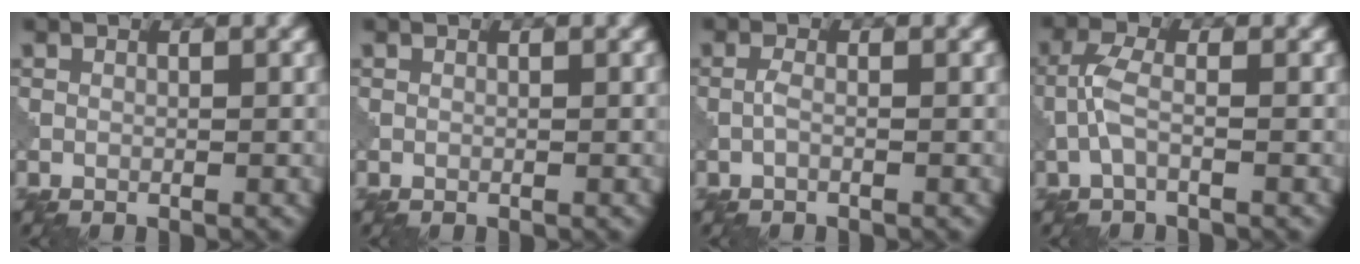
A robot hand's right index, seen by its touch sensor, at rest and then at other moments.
{"total": 0.0}
{"total": 1.0, "force": [-0.5, 0.2, 0.9], "torque": [-0.020, 0.000, -0.012]}
{"total": 2.6, "force": [-0.7, 0.8, 2.3], "torque": [-0.058, 0.007, -0.024]}